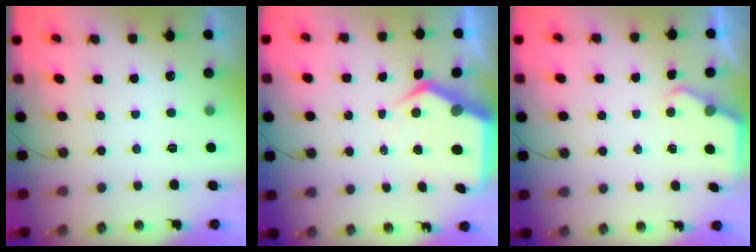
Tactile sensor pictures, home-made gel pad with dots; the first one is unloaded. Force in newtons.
{"total": 8.0, "press": 7.9, "slide": 1.0}
{"total": 3.0, "press": 2.9, "slide": 0.5}